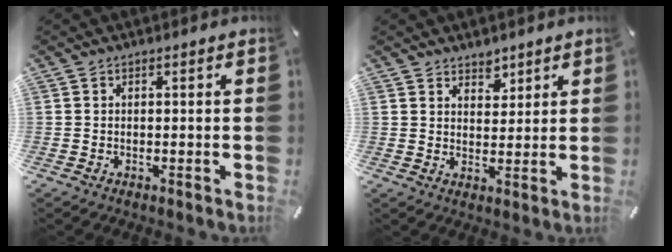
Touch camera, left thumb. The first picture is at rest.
{"total": 4.0, "force": [3.2, 2.4, 0.0], "torque": [0.015, -0.022, 0.056]}